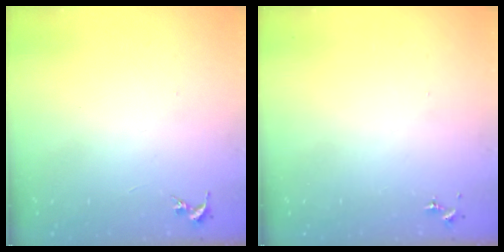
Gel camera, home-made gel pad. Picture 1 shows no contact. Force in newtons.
{"total": 0.0}